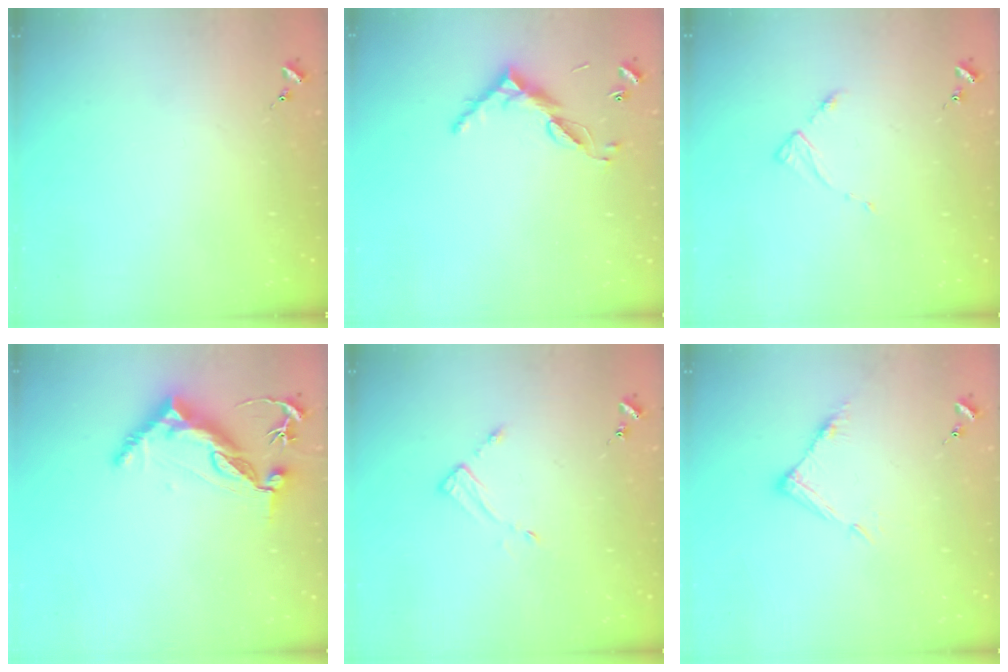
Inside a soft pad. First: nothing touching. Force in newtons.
{"total": 8.7, "press": 8.7, "slide": 0.5}
{"total": 3.7, "press": 3.6, "slide": 0.4}
{"total": 10.7, "press": 10.6, "slide": 1.2}
{"total": 3.5, "press": 3.5, "slide": 0.3}
{"total": 8.0, "press": 8.0, "slide": 0.4}